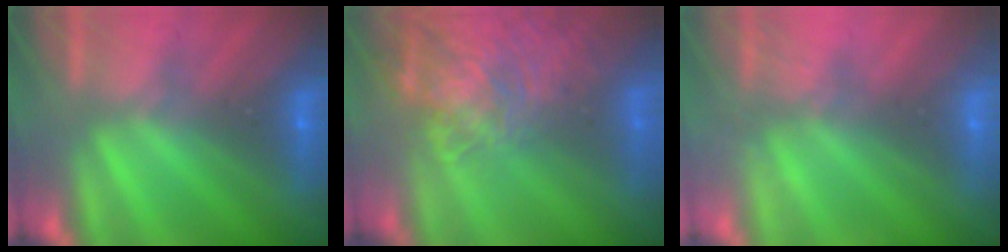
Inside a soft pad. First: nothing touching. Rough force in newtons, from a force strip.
{"total": 11.5}
{"total": 2.7}